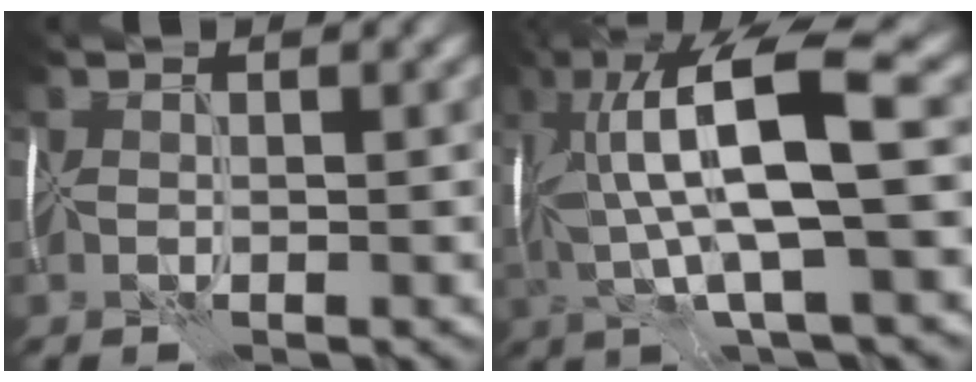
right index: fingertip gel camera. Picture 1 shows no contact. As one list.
[{"total": 12.3, "force": [2.1, 3.3, 11.6], "torque": [-0.219, 0.016, 0.042]}]